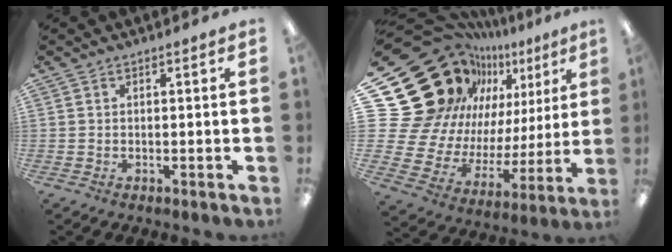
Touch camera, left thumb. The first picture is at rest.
{"total": 28.9, "force": [15.8, 19.9, 13.6], "torque": [-0.250, -0.136, 0.333]}